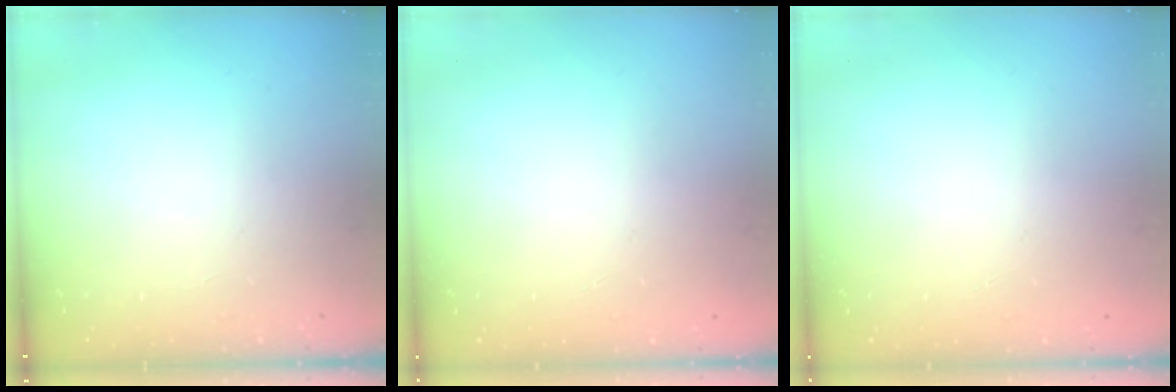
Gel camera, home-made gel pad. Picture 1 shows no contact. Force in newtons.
{"total": 0.0}
{"total": 0.0}